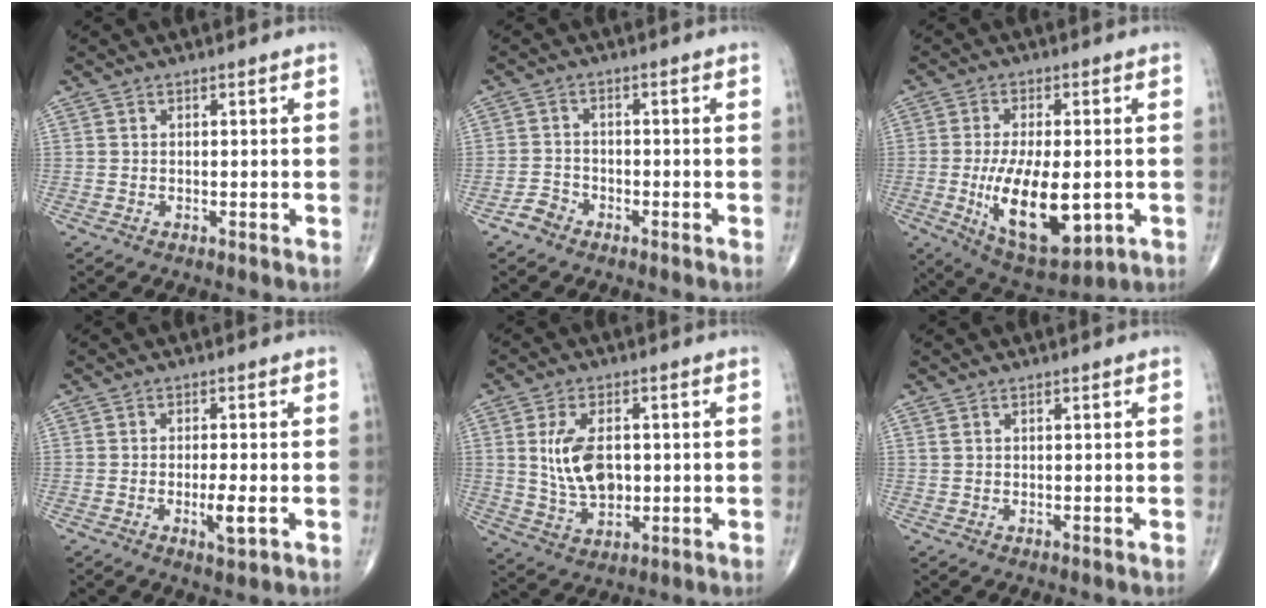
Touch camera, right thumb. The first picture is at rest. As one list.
[{"total": 2.8, "force": [-2.0, 1.8, 0.5], "torque": [-0.008, 0.013, -0.041]}, {"total": 16.2, "force": [-3.1, 7.3, 14.1], "torque": [-0.225, -0.017, -0.031]}, {"total": 3.6, "force": [-1.1, 0.8, 3.4], "torque": [-0.060, -0.007, -0.018]}, {"total": 9.9, "force": [1.1, 5.9, 7.9], "torque": [-0.138, -0.008, 0.031]}, {"total": 0.8, "force": [0.6, 0.3, 0.5], "torque": [-0.011, 0.007, 0.016]}]